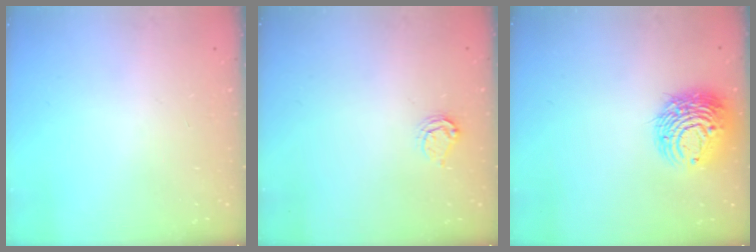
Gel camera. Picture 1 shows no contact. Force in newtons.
{"total": 4.7, "press": 4.7, "slide": 0.5}
{"total": 11.7, "press": 11.6, "slide": 1.3}